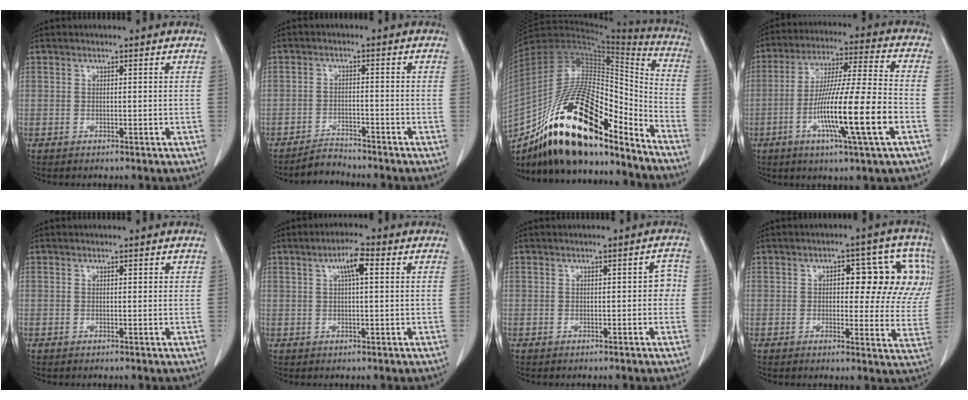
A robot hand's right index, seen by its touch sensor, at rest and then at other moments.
{"total": 3.0, "force": [-3.0, 0.2, -0.2], "torque": [0.002, -0.012, -0.051]}
{"total": 26.0, "force": [-17.0, 8.2, 18.0], "torque": [-0.318, 0.008, -0.288]}
{"total": 16.2, "force": [-5.3, -0.3, 15.3], "torque": [-0.280, -0.011, -0.095]}
{"total": 0.7, "force": [0.4, 0.3, 0.5], "torque": [-0.006, 0.001, 0.003]}
{"total": 4.2, "force": [1.4, 0.7, 3.9], "torque": [-0.071, 0.010, 0.024]}
{"total": 2.2, "force": [-0.2, 1.2, 1.9], "torque": [-0.009, 0.010, -0.004]}
{"total": 13.3, "force": [3.3, 5.9, 11.5], "torque": [-0.124, 0.026, 0.037]}